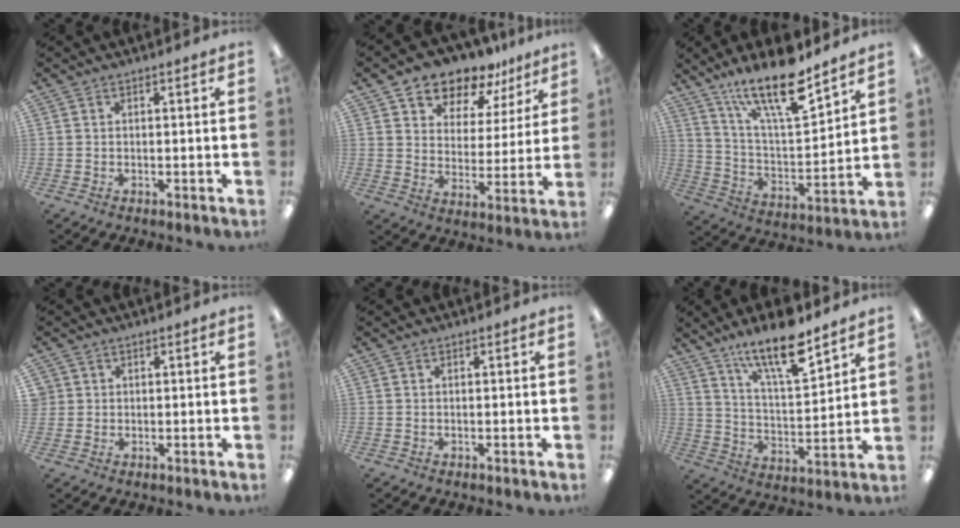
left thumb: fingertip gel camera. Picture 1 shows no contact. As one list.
[{"total": 10.7, "force": [9.5, 4.7, 1.3], "torque": [-0.030, -0.087, 0.174]}, {"total": 18.3, "force": [13.5, 5.1, 11.1], "torque": [-0.189, -0.083, 0.226]}, {"total": 1.9, "force": [0.6, 1.8, -0.2], "torque": [0.000, 0.004, 0.009]}, {"total": 0.0}, {"total": 14.8, "force": [11.3, 3.7, 8.8], "torque": [-0.143, -0.069, 0.187]}]